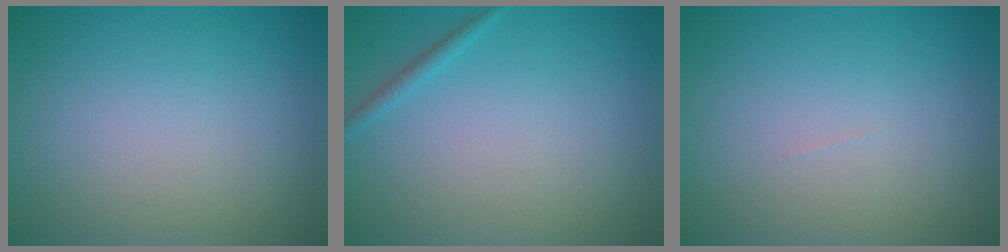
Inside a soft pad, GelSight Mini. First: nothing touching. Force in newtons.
{"total": 0.9, "press": 0.9, "slide": 0.1}
{"total": 0.0}